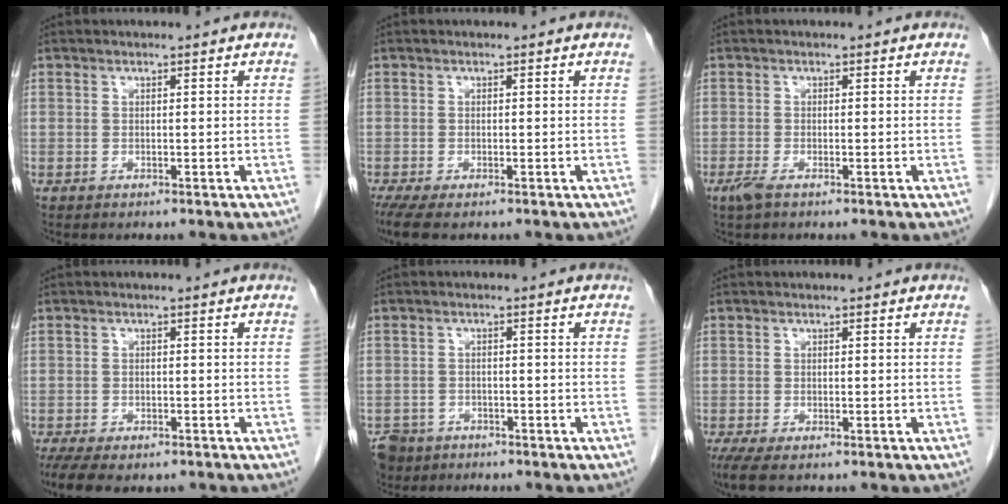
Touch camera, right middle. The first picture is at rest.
{"total": 4.3, "force": [-3.1, 1.1, 2.8], "torque": [-0.055, -0.016, -0.051]}
{"total": 1.7, "force": [-1.1, 0.3, 1.3], "torque": [-0.031, -0.005, -0.023]}
{"total": 7.7, "force": [-5.5, 3.0, 4.5], "torque": [-0.082, -0.017, -0.084]}
{"total": 5.4, "force": [-4.0, 3.5, 0.6], "torque": [-0.013, 0.001, -0.069]}
{"total": 3.1, "force": [-2.1, 0.8, 2.2], "torque": [-0.046, -0.014, -0.034]}